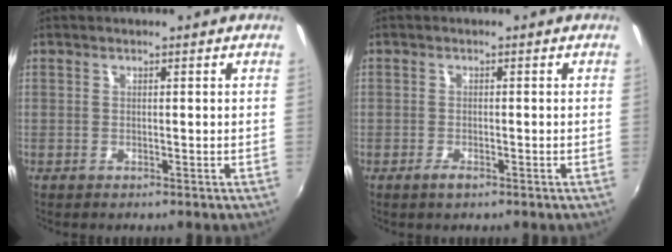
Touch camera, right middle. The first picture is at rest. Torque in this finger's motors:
{"motor_torque": [0.14, -0.19, -0.16, -0.12]}